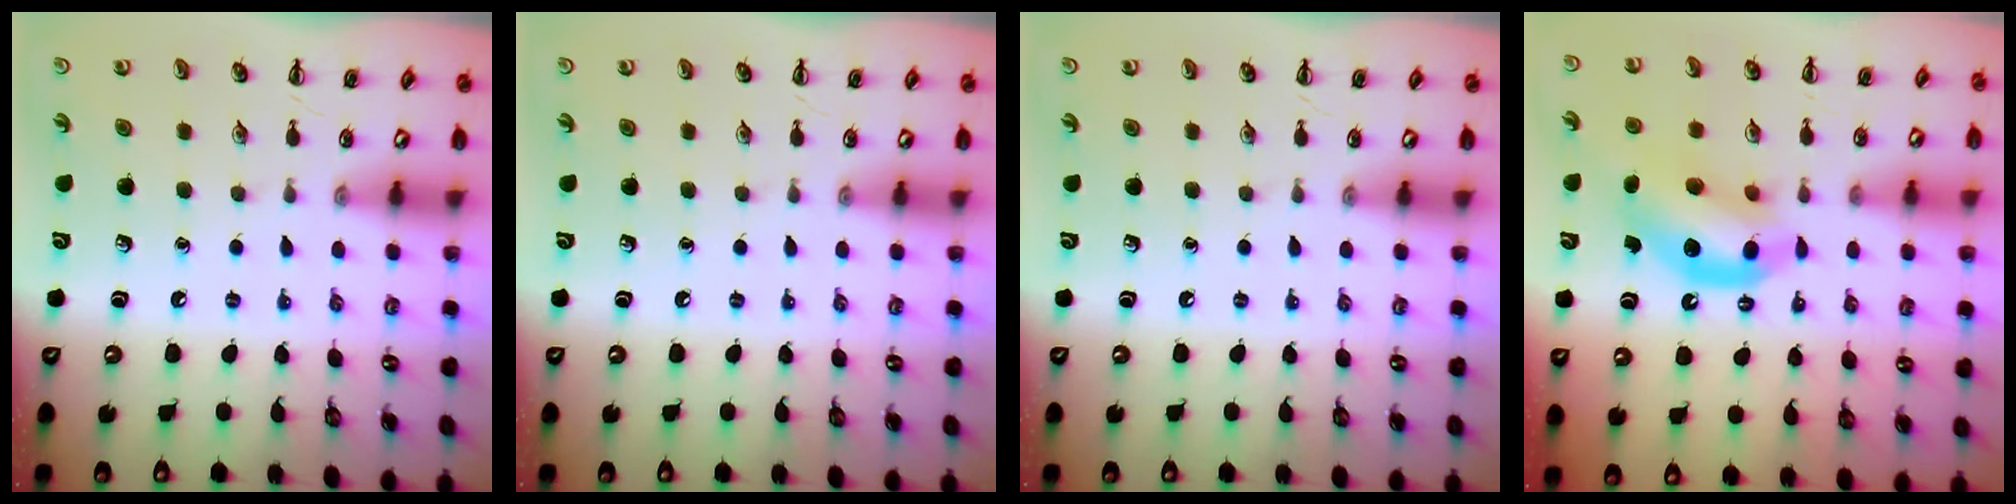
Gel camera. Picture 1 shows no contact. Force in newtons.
{"total": 0.0}
{"total": 0.0}
{"total": 12.1, "press": 11.6, "slide": 3.3}